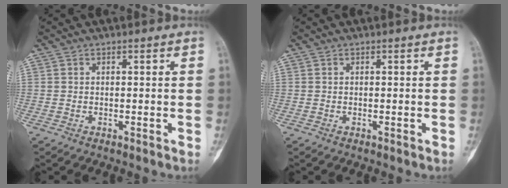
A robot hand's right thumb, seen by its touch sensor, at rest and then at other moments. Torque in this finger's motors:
{"motor_torque": [0.21, 0.11, -0.06, -0.05, 0.10]}